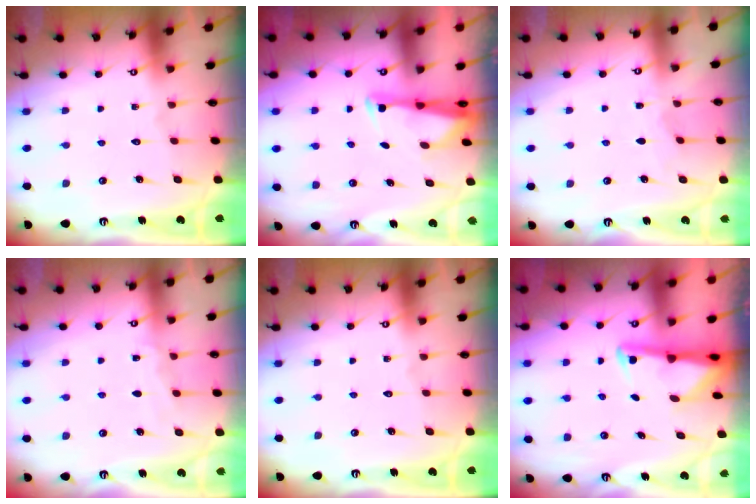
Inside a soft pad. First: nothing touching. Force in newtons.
{"total": 2.9, "press": 2.8, "slide": 0.7}
{"total": 3.1, "press": 3.1, "slide": 0.5}
{"total": 4.6, "press": 4.5, "slide": 0.4}
{"total": 0.0}
{"total": 2.7, "press": 2.7, "slide": 0.7}